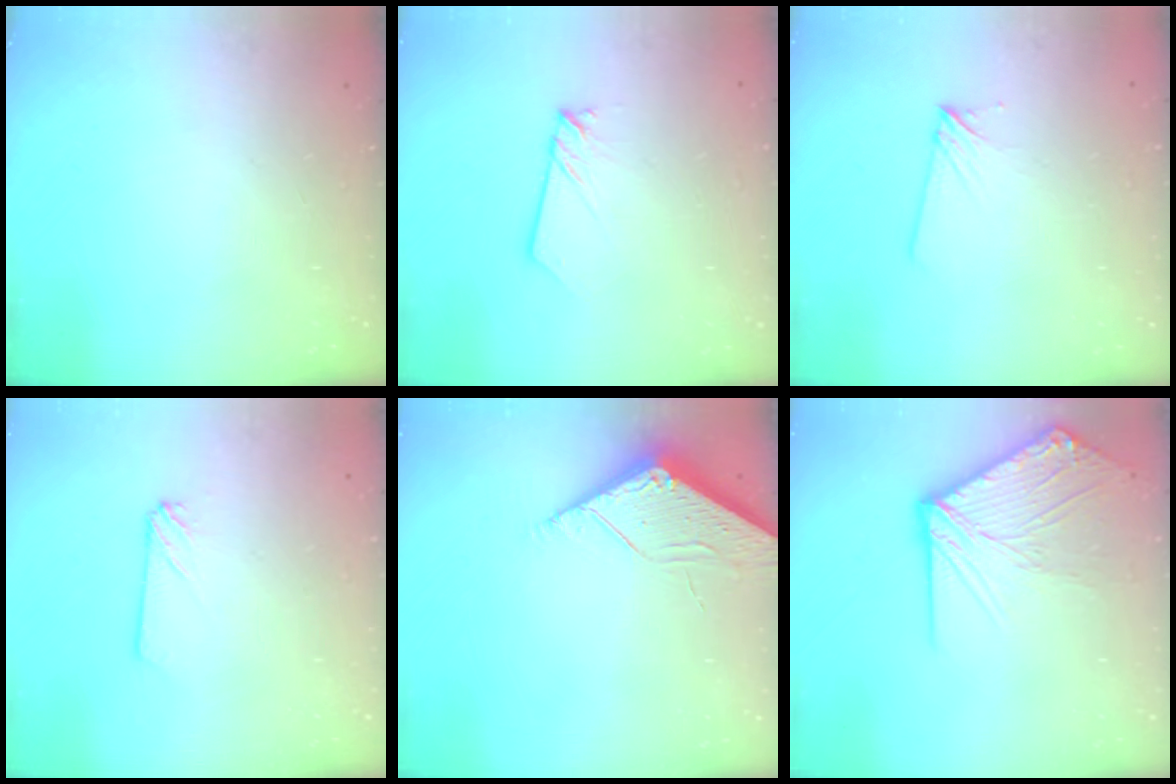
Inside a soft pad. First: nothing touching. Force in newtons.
{"total": 1.9, "press": 1.9, "slide": 0.2}
{"total": 5.0, "press": 5.0, "slide": 0.8}
{"total": 2.4, "press": 2.4, "slide": 0.3}
{"total": 4.0, "press": 3.9, "slide": 0.4}
{"total": 12.5, "press": 12.4, "slide": 1.9}